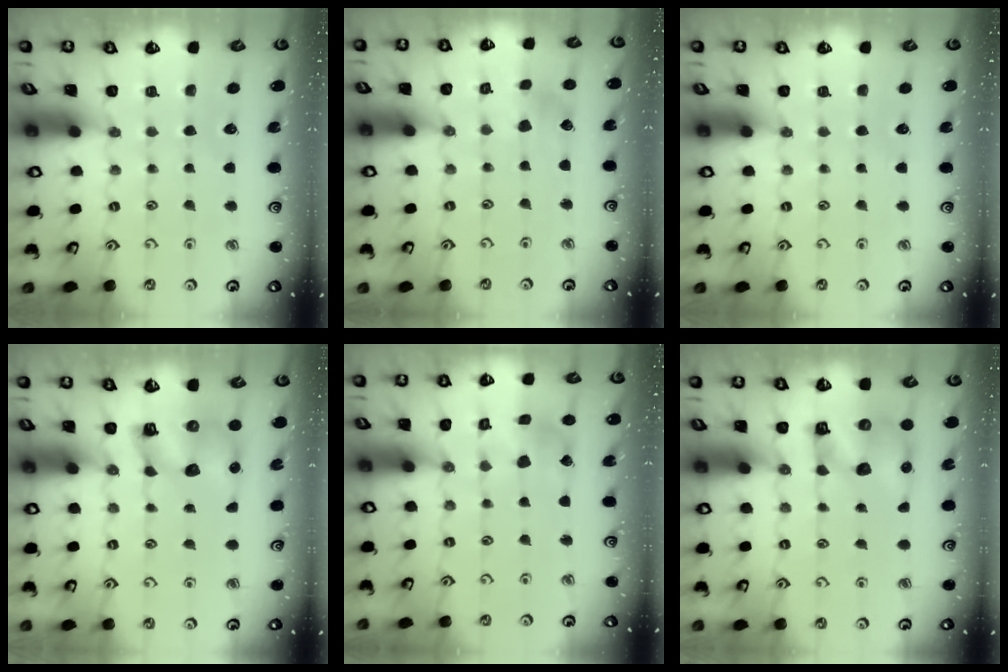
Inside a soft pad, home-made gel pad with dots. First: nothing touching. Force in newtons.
{"total": 2.7, "press": 2.6, "slide": 0.7}
{"total": 0.0}
{"total": 7.4, "press": 7.4, "slide": 1.0}
{"total": 5.2, "press": 5.2, "slide": 0.4}
{"total": 8.4, "press": 8.3, "slide": 1.5}